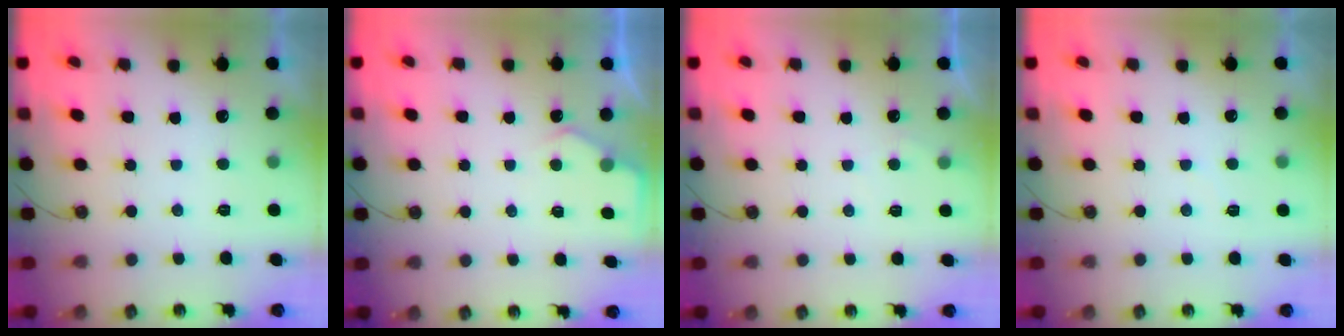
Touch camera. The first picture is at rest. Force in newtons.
{"total": 4.2, "press": 4.2, "slide": 0.4}
{"total": 2.3, "press": 2.2, "slide": 0.3}
{"total": 3.5, "press": 3.5, "slide": 0.2}